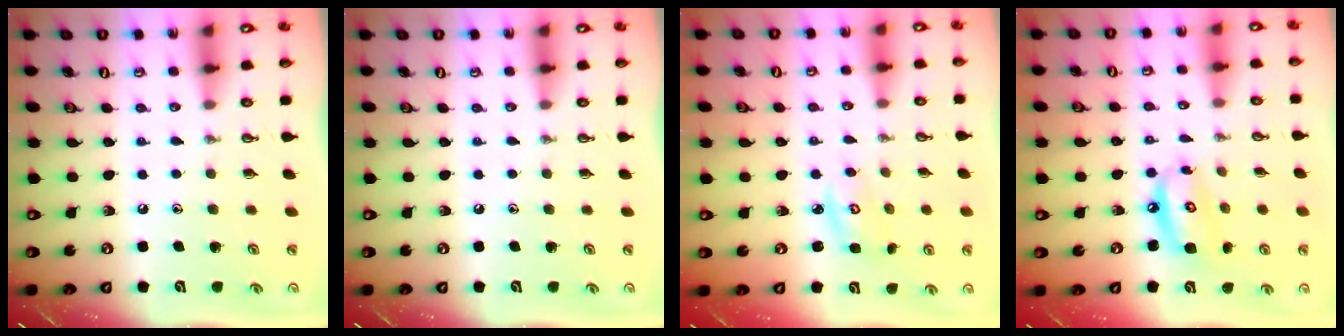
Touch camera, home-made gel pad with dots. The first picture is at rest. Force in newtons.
{"total": 0.0}
{"total": 3.1, "press": 3.1, "slide": 0.3}
{"total": 10.1, "press": 10.0, "slide": 1.3}